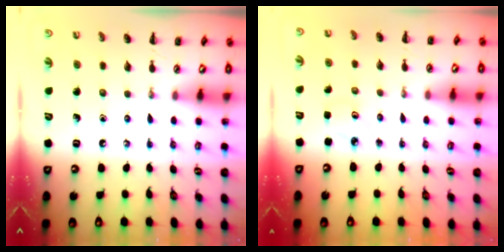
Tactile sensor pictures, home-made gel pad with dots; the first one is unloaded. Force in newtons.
{"total": 2.5, "press": 2.4, "slide": 0.7}